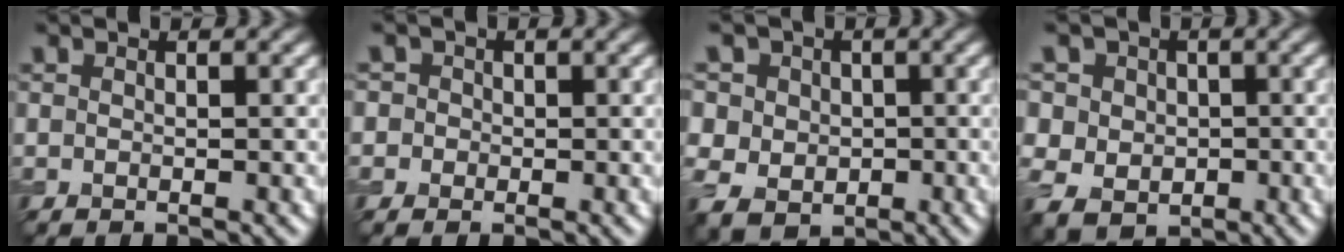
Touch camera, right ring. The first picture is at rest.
{"total": 1.8, "force": [0.3, 1.7, 0.4], "torque": [0.018, 0.011, -0.019]}
{"total": 8.7, "force": [1.9, 7.8, 3.4], "torque": [-0.089, 0.025, 0.014]}
{"total": 7.9, "force": [1.6, 7.1, 3.0], "torque": [-0.075, 0.025, 0.007]}